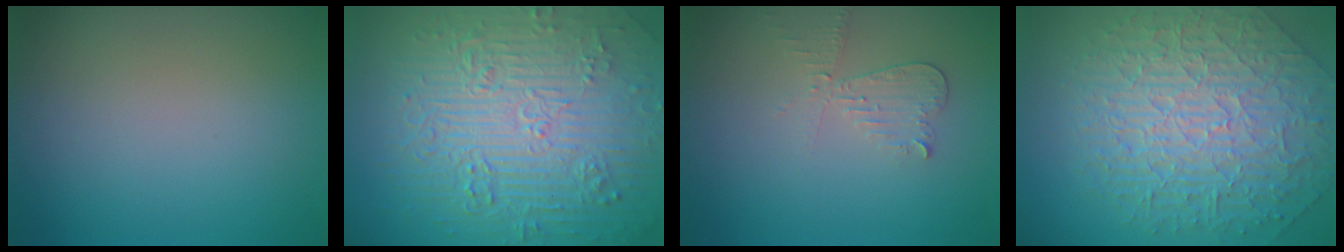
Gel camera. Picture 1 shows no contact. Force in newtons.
{"total": 11.1, "press": 7.4, "slide": 8.3}
{"total": 2.1, "press": 2.1, "slide": 0.1}
{"total": 8.8, "press": 6.6, "slide": 5.8}